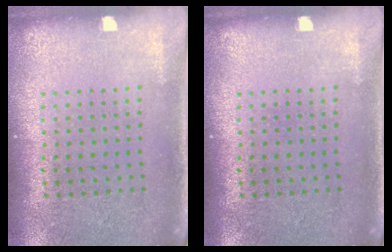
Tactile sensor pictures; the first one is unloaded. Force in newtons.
{"total": 0.0}